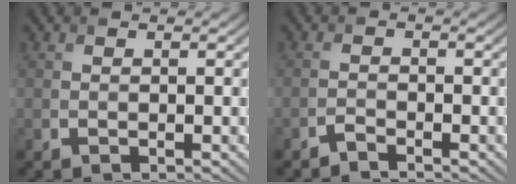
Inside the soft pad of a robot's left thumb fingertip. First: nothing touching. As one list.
[{"total": 1.1, "force": [-1.1, 0.1, 0.4], "torque": [-0.007, 0.003, -0.027]}]